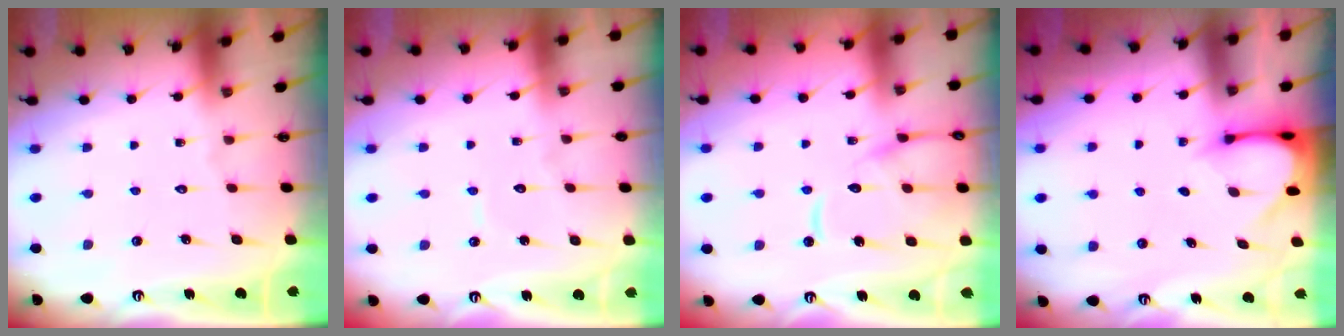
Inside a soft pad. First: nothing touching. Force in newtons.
{"total": 3.8, "press": 3.8, "slide": 0.4}
{"total": 14.0, "press": 13.9, "slide": 1.4}
{"total": 3.3, "press": 3.3, "slide": 0.3}